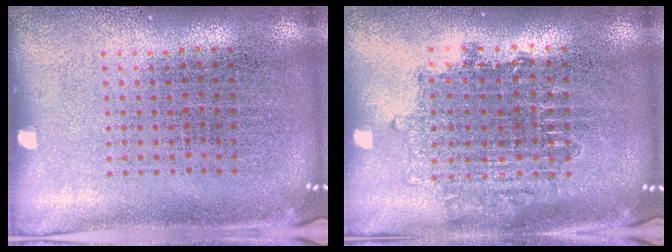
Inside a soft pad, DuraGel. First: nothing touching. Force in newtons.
{"total": 1.6, "press": 1.3, "slide": 0.9}